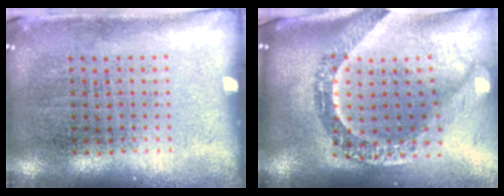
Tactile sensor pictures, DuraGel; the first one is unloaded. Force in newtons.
{"total": 3.1, "press": 2.3, "slide": 2.0}